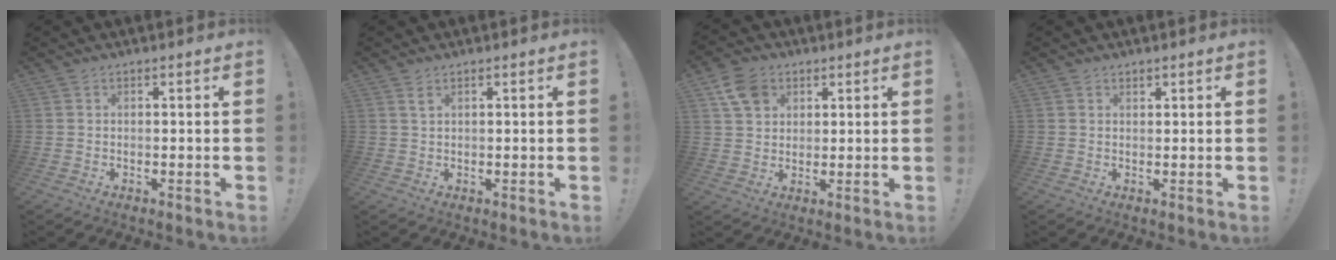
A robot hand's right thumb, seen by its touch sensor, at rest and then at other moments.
{"total": 1.5, "force": [0.9, 0.4, 1.2], "torque": [-0.022, -0.001, 0.015]}
{"total": 8.3, "force": [4.2, 6.2, 3.6], "torque": [-0.057, -0.012, 0.083]}
{"total": 0.9, "force": [0.7, 0.4, 0.2], "torque": [0.000, -0.002, 0.014]}